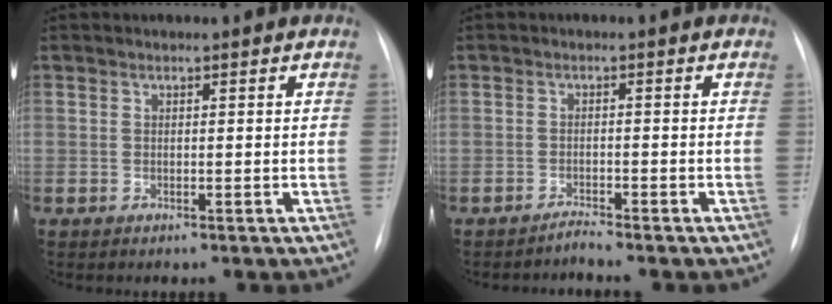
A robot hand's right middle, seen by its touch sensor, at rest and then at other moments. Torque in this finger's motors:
{"motor_torque": [-0.16, 0.17, -0.07, 0.00]}